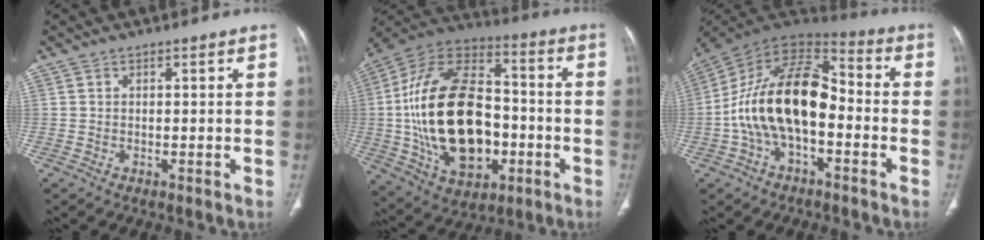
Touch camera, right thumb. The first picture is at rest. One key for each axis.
{"total": 28.3, "fx": -3.7, "fy": 17.6, "fz": 21.9, "tx": -0.388, "ty": 0.022, "tz": -0.050}
{"total": 19.3, "fx": -3.2, "fy": 10.5, "fz": 15.9, "tx": -0.278, "ty": 0.054, "tz": -0.062}